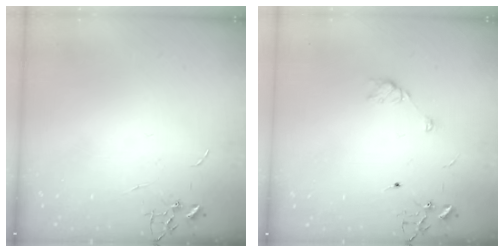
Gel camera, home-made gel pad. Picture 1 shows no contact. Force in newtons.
{"total": 6.5, "press": 6.5, "slide": 0.7}